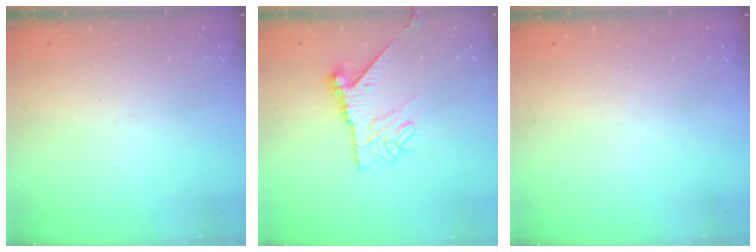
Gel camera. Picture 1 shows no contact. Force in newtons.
{"total": 10.5, "press": 10.5, "slide": 0.4}
{"total": 0.0}